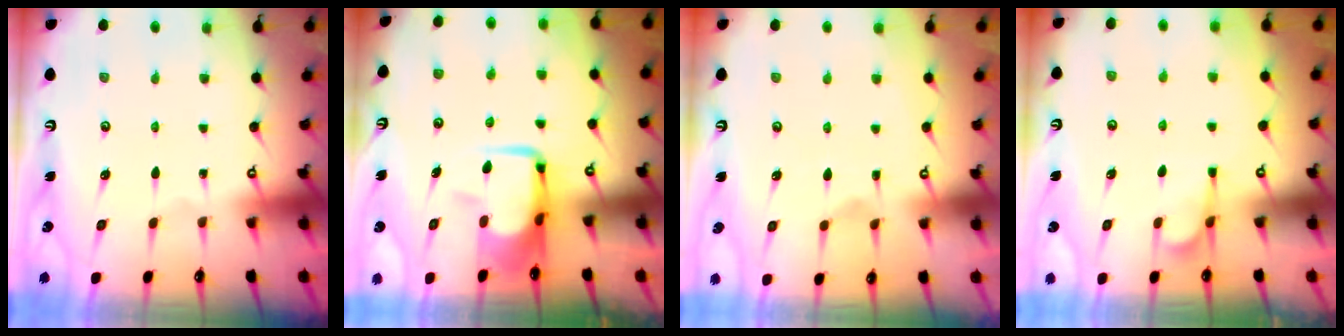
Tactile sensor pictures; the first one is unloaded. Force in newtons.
{"total": 7.5, "press": 7.3, "slide": 1.4}
{"total": 2.9, "press": 2.6, "slide": 1.3}
{"total": 2.5, "press": 2.0, "slide": 1.4}